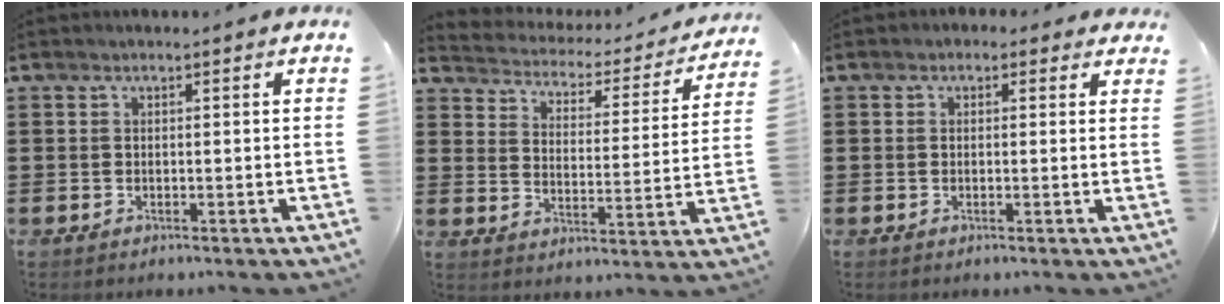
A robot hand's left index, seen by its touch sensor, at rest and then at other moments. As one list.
[{"total": 2.5, "force": [2.4, 0.7, 0.2], "torque": [-0.025, -0.024, 0.032]}, {"total": 1.1, "force": [0.4, 1.0, 0.3], "torque": [-0.010, 0.007, 0.007]}]